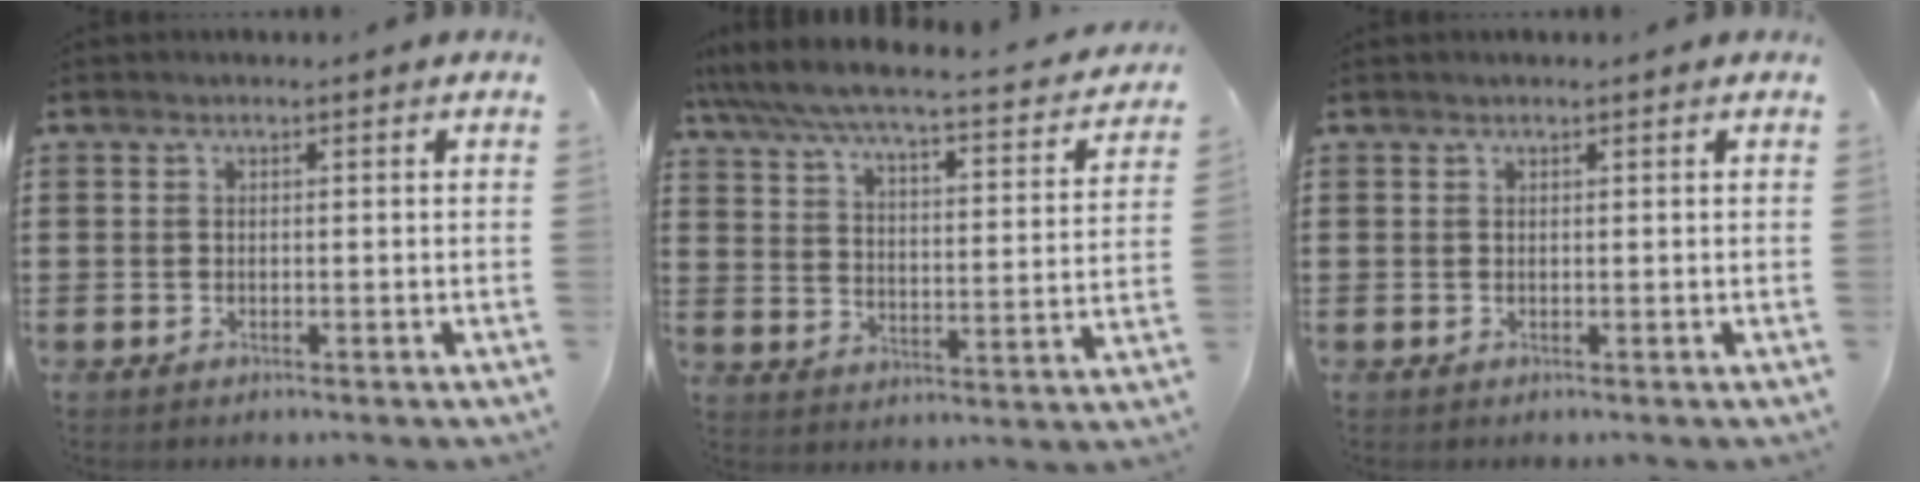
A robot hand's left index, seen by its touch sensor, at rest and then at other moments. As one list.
[{"total": 4.9, "force": [4.3, 0.2, 2.3], "torque": [-0.067, -0.037, 0.064]}, {"total": 0.0}]